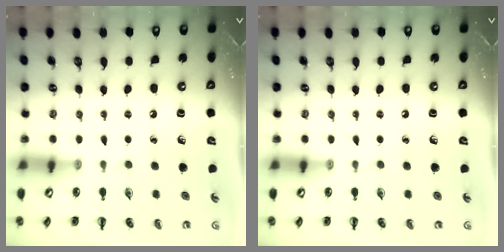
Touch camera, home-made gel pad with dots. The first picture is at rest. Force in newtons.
{"total": 0.0}